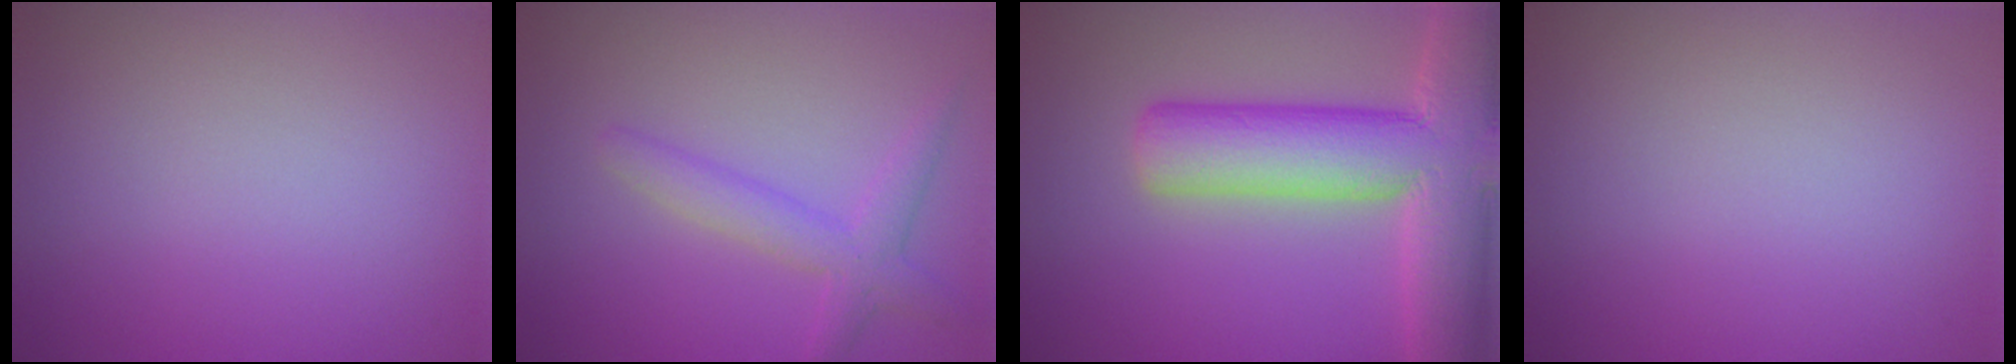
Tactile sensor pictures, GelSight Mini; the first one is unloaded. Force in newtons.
{"total": 2.7, "press": 2.7, "slide": 0.1}
{"total": 11.0, "press": 10.9, "slide": 0.7}
{"total": 0.0}